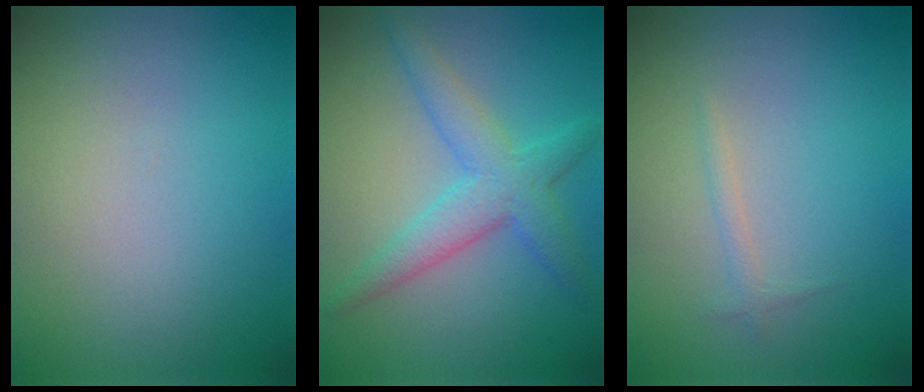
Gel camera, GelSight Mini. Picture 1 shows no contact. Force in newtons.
{"total": 4.0, "press": 4.0, "slide": 0.1}
{"total": 0.7, "press": 0.7, "slide": 0.1}